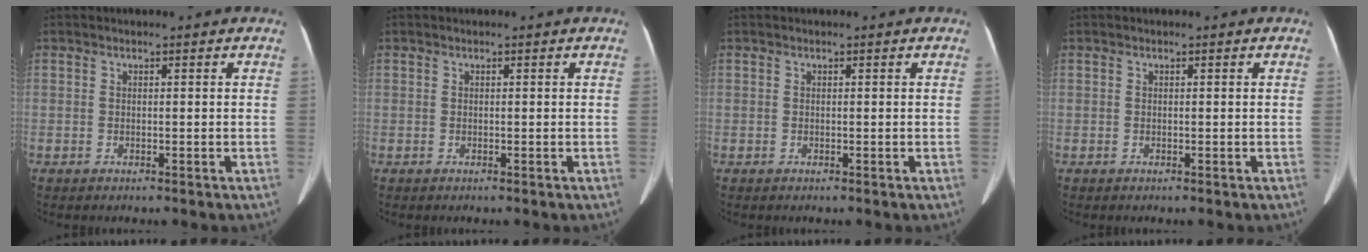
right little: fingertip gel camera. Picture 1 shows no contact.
{"total": 0.0}
{"total": 0.0}
{"total": 0.0}